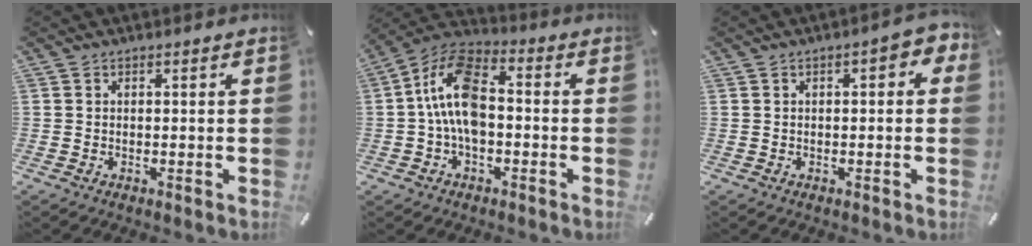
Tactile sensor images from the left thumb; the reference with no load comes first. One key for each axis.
{"total": 12.8, "fx": -1.2, "fy": 7.3, "fz": 10.5, "tx": -0.223, "ty": 0.008, "tz": -0.023}
{"total": 4.1, "fx": 0.1, "fy": 1.9, "fz": 3.7, "tx": -0.045, "ty": 0.004, "tz": -0.005}